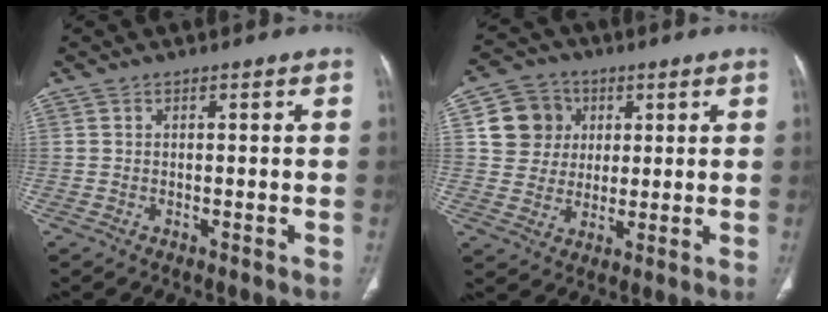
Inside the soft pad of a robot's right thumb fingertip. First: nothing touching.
{"total": 9.4, "force": [2.6, 8.7, 2.6], "torque": [-0.017, 0.001, 0.044]}